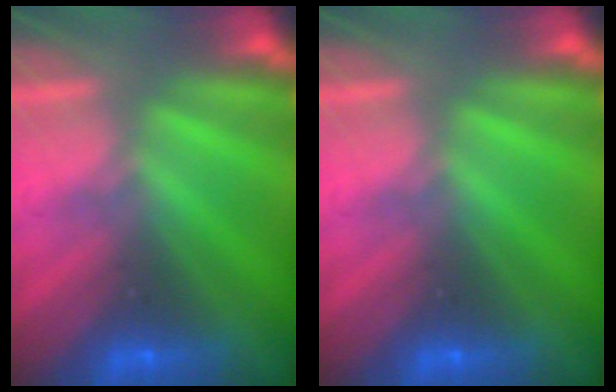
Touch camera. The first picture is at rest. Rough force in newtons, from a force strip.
{"total": 0.0}